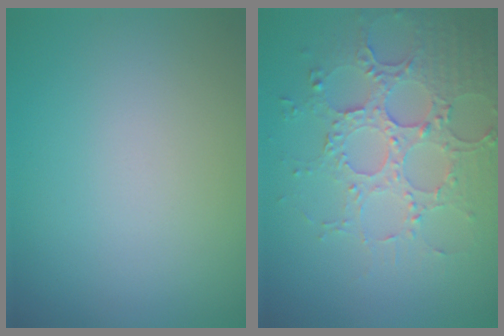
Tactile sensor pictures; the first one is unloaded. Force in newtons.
{"total": 4.4, "press": 4.3, "slide": 0.9}